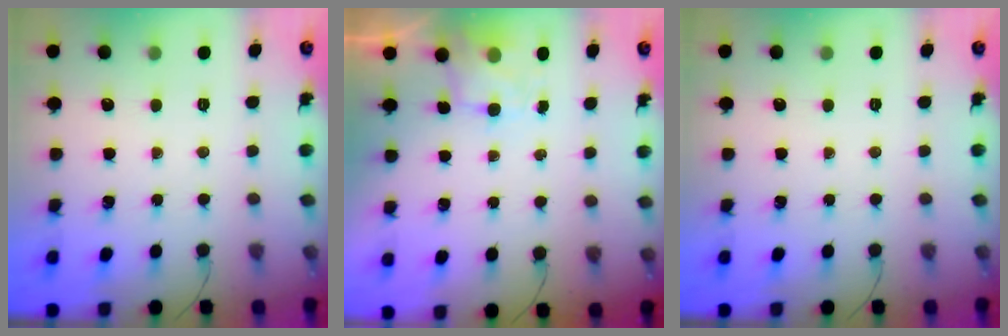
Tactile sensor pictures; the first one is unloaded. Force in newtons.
{"total": 4.0, "press": 3.8, "slide": 1.0}
{"total": 0.0}